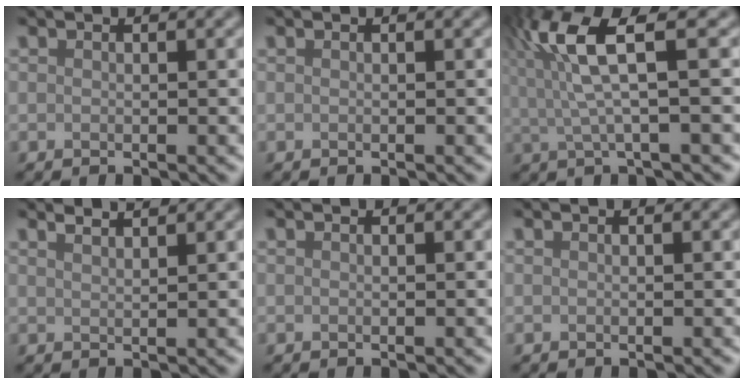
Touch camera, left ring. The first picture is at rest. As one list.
[{"total": 0.0}, {"total": 7.8, "force": [2.5, 1.8, 7.1], "torque": [-0.155, 0.014, 0.048]}, {"total": 2.5, "force": [2.1, 0.7, 1.1], "torque": [0.003, 0.005, 0.009]}, {"total": 0.0}, {"total": 0.0}]